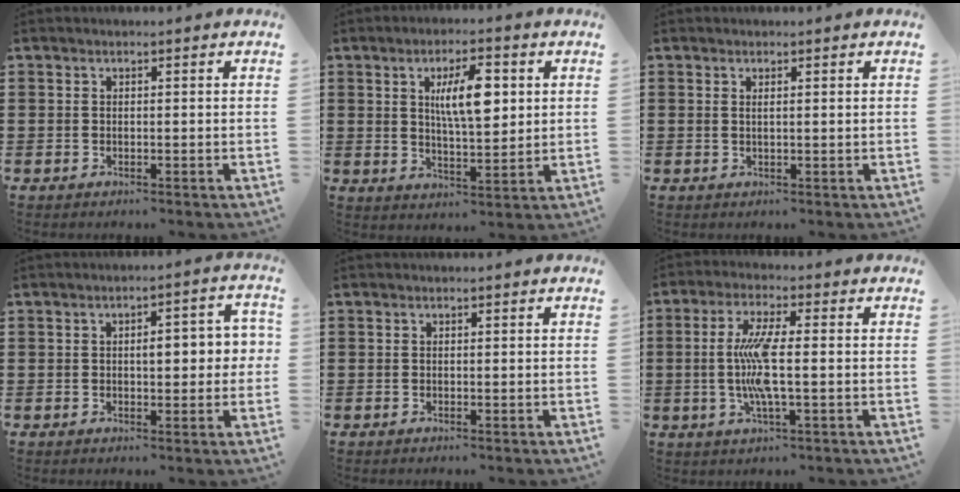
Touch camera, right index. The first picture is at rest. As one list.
[{"total": 8.4, "force": [2.2, 2.8, 7.6], "torque": [-0.142, 0.006, 0.035]}, {"total": 0.7, "force": [0.4, 0.0, 0.5], "torque": [-0.011, 0.001, 0.007]}, {"total": 5.3, "force": [0.2, 2.2, 4.8], "torque": [-0.059, -0.004, -0.007]}, {"total": 0.0}, {"total": 8.1, "force": [-0.5, 1.5, 7.9], "torque": [-0.176, -0.013, -0.022]}]